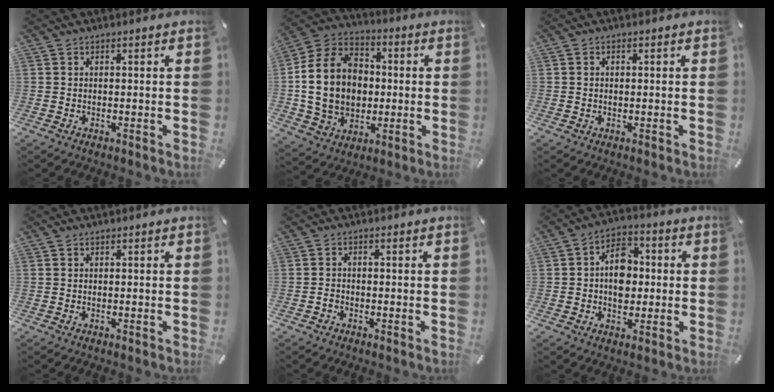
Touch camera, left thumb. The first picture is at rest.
{"total": 17.0, "force": [-0.2, 14.0, 9.6], "torque": [-0.221, 0.011, -0.002]}
{"total": 0.9, "force": [0.1, 0.6, 0.7], "torque": [-0.014, 0.003, 0.000]}
{"total": 0.0}
{"total": 1.2, "force": [-0.8, 0.8, 0.6], "torque": [-0.012, 0.002, -0.016]}
{"total": 9.1, "force": [-0.3, 7.0, 5.8], "torque": [-0.095, 0.011, -0.004]}